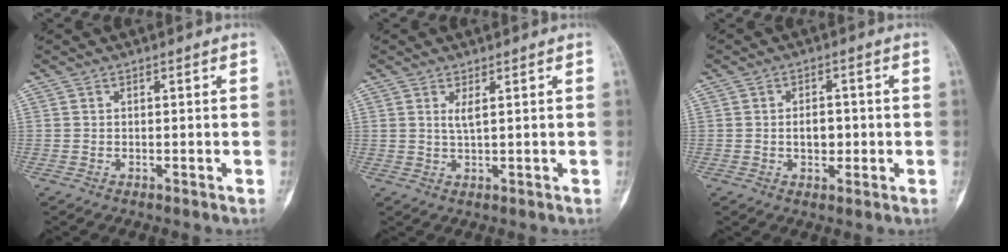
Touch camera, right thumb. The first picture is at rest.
{"total": 2.0, "force": [0.9, 0.2, 1.8], "torque": [-0.039, -0.009, 0.021]}
{"total": 4.3, "force": [-0.3, 2.7, 3.3], "torque": [-0.039, 0.004, -0.004]}